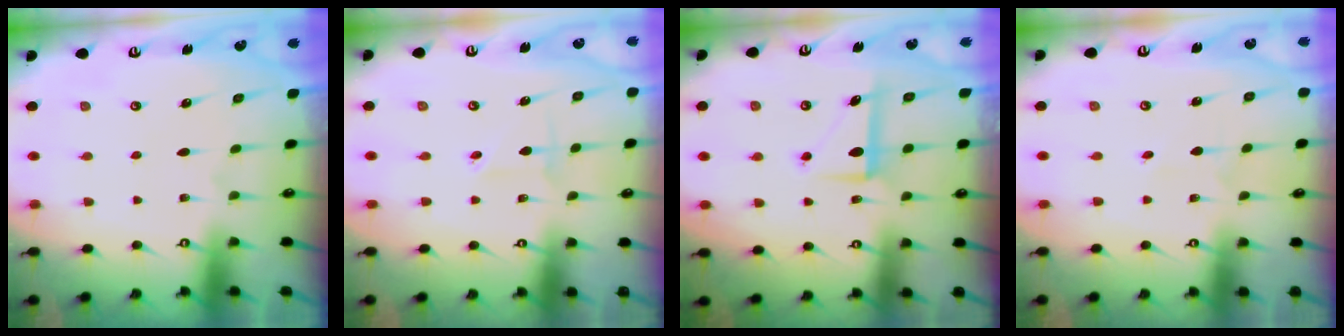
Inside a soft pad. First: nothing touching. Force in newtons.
{"total": 2.1, "press": 2.1, "slide": 0.3}
{"total": 6.3, "press": 6.3, "slide": 0.6}
{"total": 1.8, "press": 1.8, "slide": 0.2}